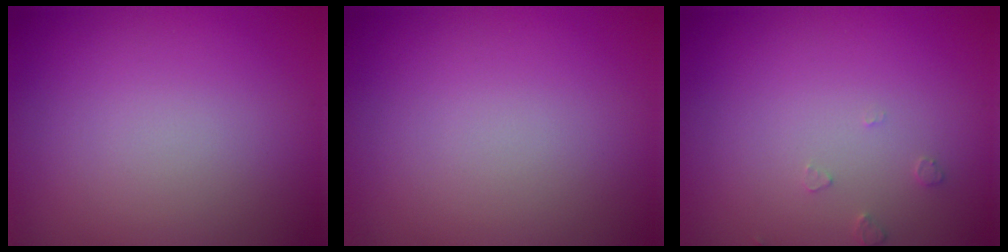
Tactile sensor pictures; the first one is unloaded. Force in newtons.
{"total": 0.0}
{"total": 0.9, "press": 0.9, "slide": 0.2}